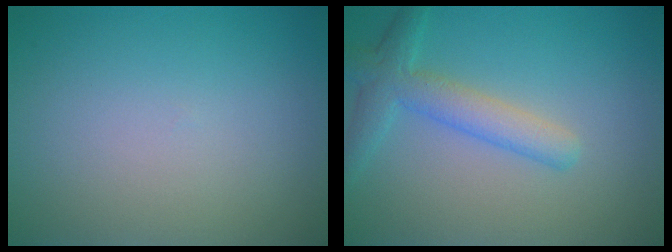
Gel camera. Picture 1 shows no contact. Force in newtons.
{"total": 3.7, "press": 3.7, "slide": 0.1}